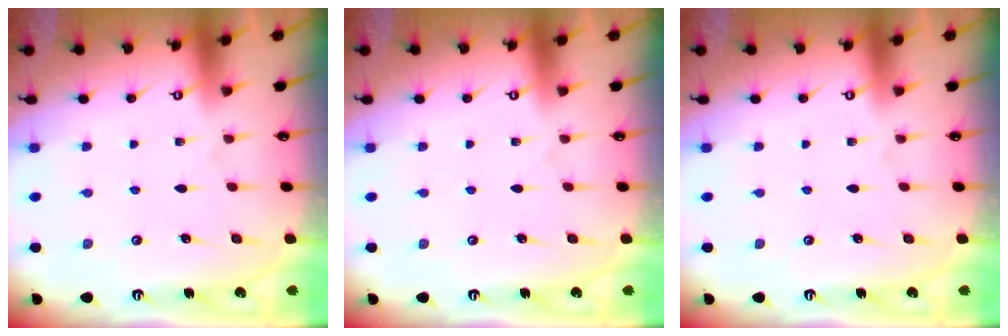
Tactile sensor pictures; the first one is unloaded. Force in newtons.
{"total": 0.0}
{"total": 0.0}